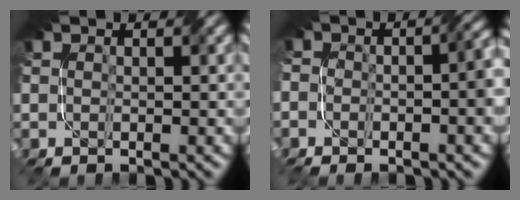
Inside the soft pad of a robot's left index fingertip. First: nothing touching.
{"total": 5.0, "force": [-1.7, 2.3, 4.1], "torque": [-0.053, -0.008, -0.030]}